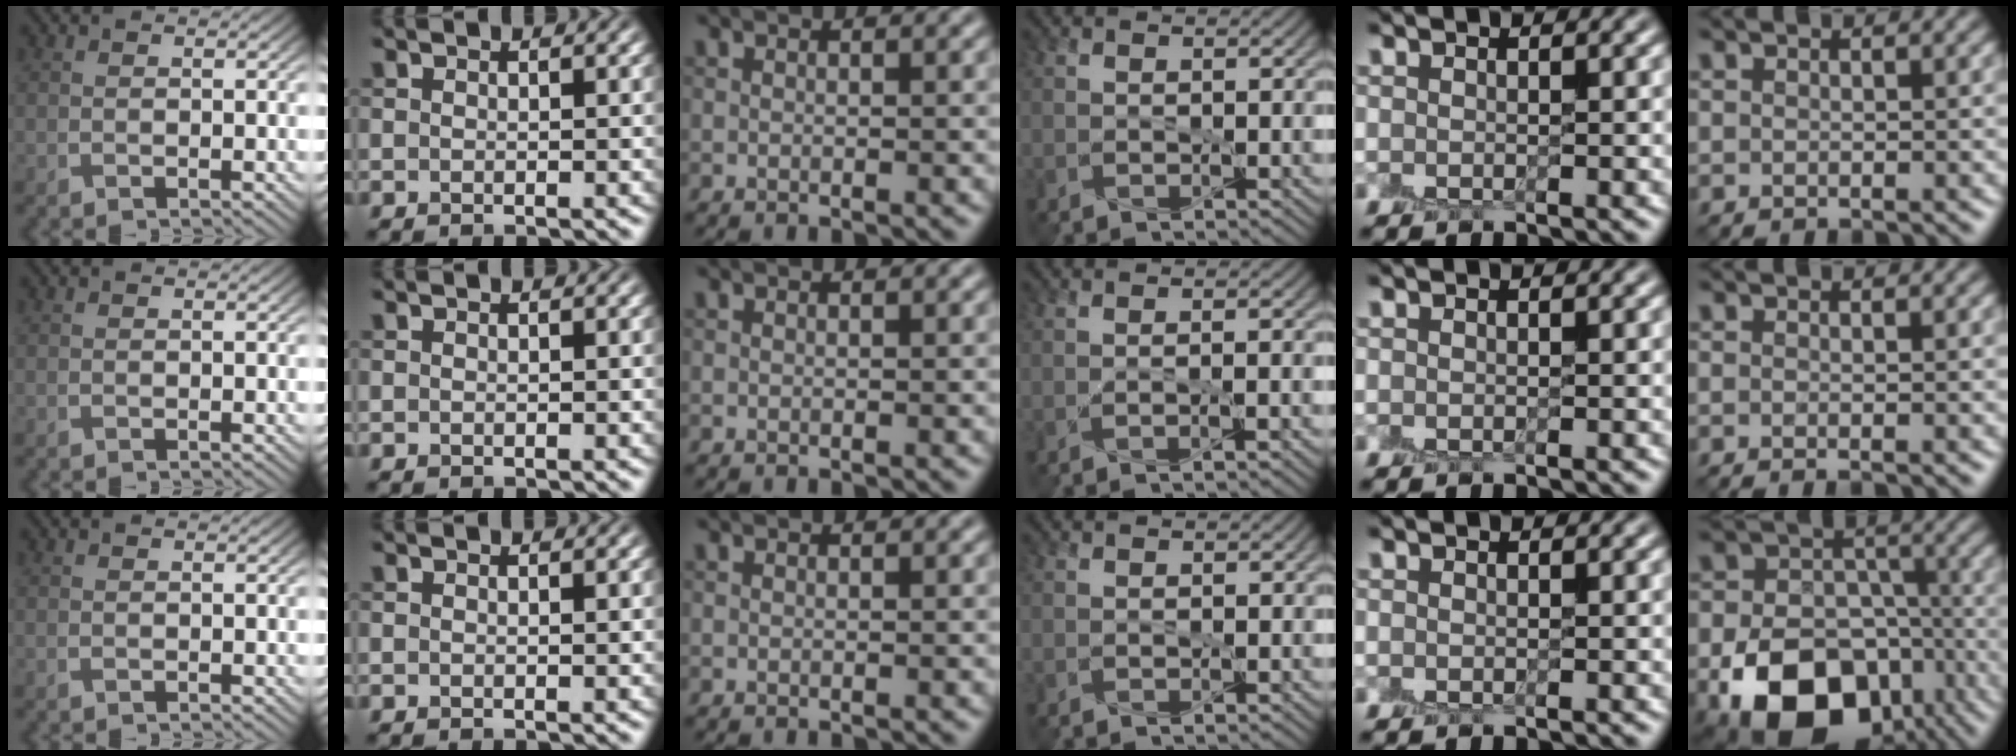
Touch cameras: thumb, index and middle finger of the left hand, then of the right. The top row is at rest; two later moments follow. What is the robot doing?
{"motion": "peel", "object": "lint roller sheet"}